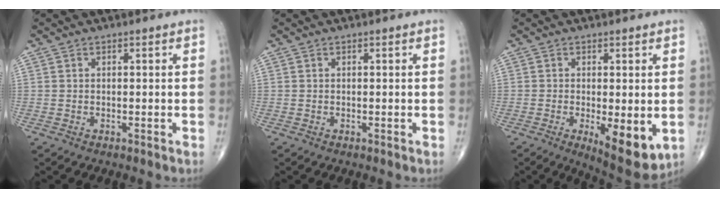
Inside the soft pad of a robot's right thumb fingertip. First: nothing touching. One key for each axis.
{"total": 0.0}
{"total": 9.4, "fx": -2.2, "fy": 3.4, "fz": 8.5, "tx": -0.119, "ty": -0.023, "tz": -0.026}